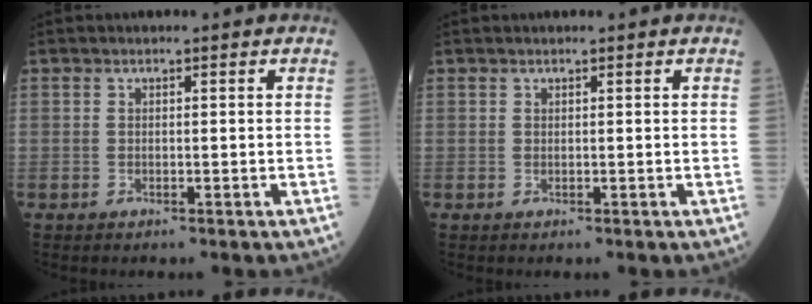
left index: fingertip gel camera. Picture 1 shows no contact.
{"total": 0.0}